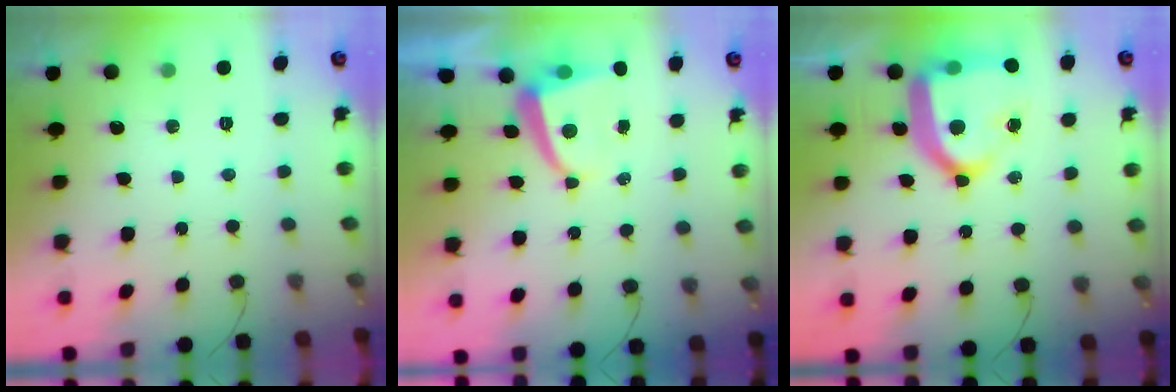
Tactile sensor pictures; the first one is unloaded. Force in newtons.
{"total": 4.2, "press": 4.2, "slide": 0.5}
{"total": 20.5, "press": 20.4, "slide": 1.8}